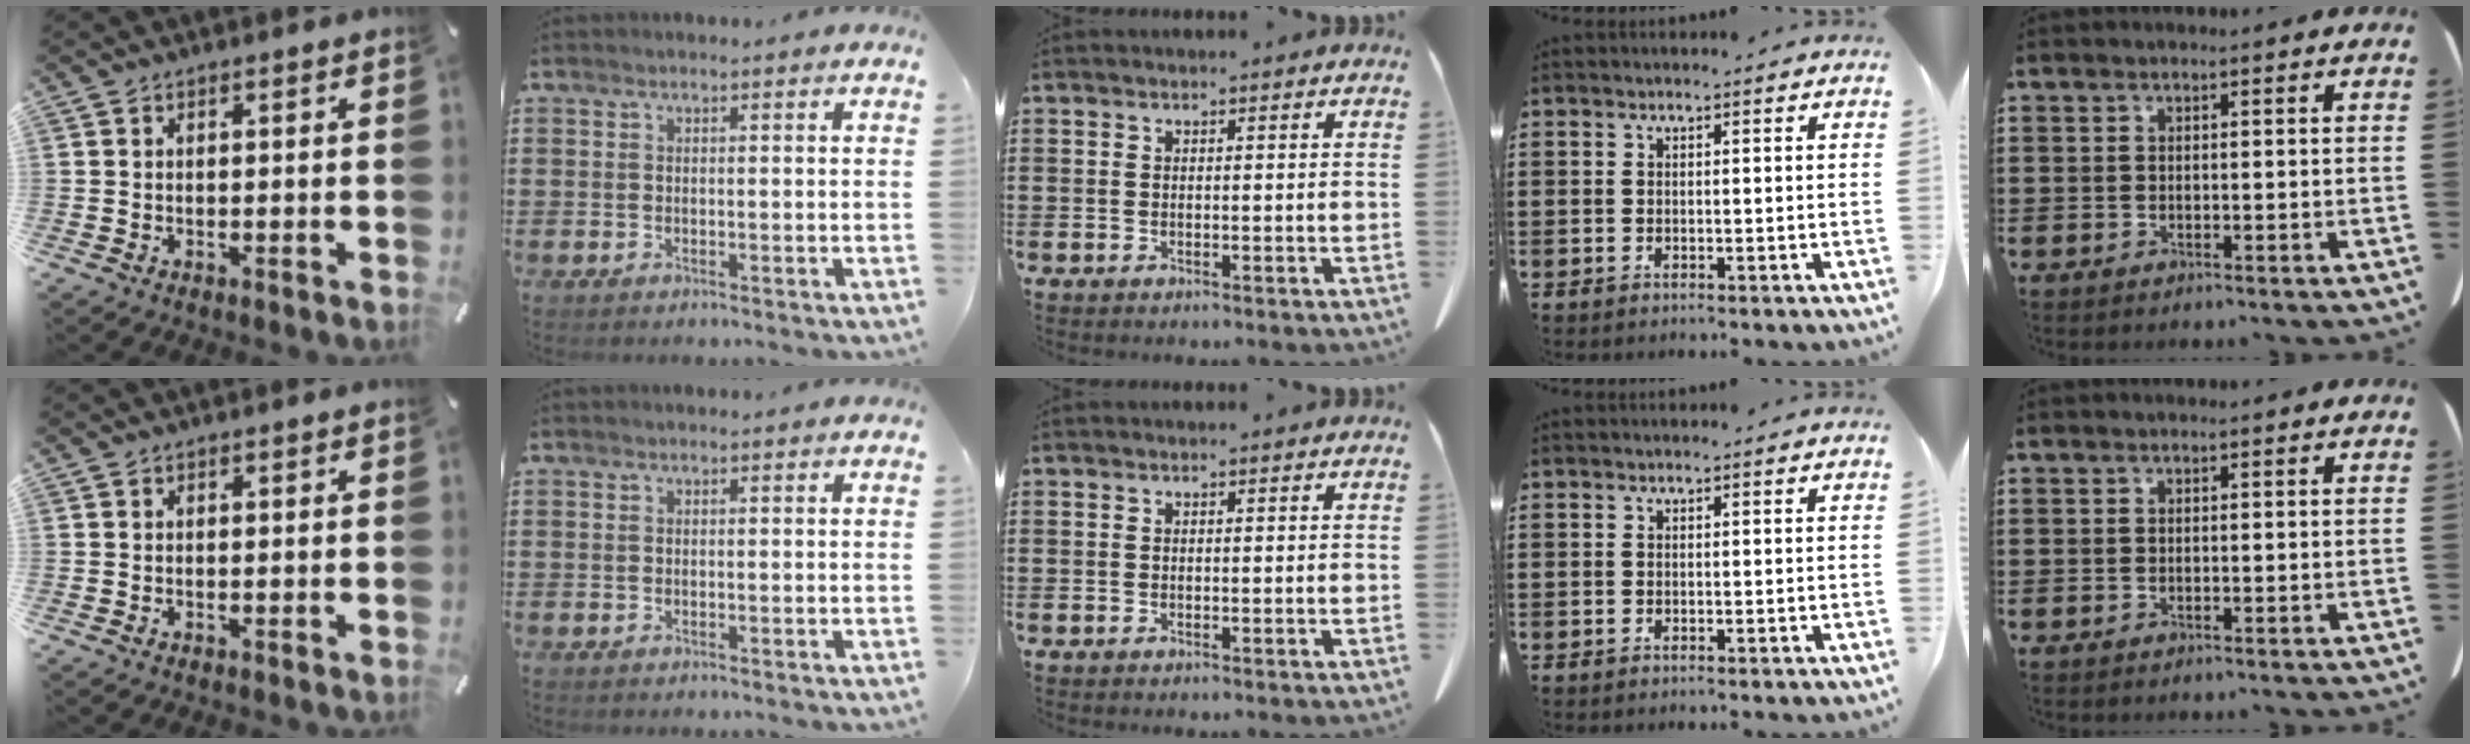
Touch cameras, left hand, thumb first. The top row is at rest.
{}